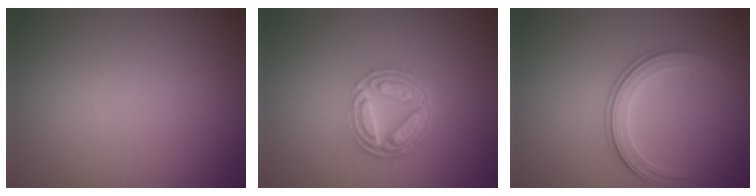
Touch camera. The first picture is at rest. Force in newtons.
{"total": 5.0, "press": 3.8, "slide": 3.3}
{"total": 2.9, "press": 2.7, "slide": 1.0}